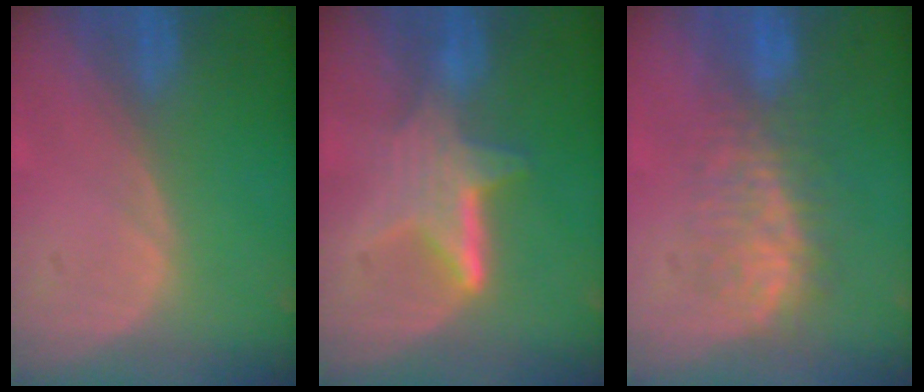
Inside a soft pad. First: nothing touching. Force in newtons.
{"total": 6.5, "press": 5.9, "slide": 2.8}
{"total": 7.5, "press": 7.3, "slide": 1.7}